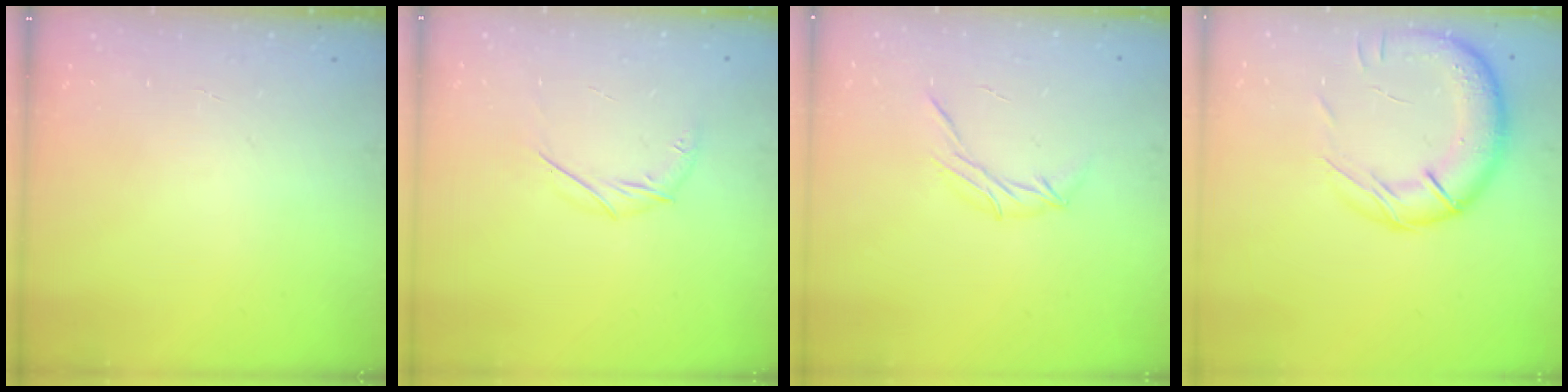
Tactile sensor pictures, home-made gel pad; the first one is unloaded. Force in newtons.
{"total": 7.3, "press": 7.2, "slide": 1.4}
{"total": 6.4, "press": 6.2, "slide": 1.4}
{"total": 18.0, "press": 17.5, "slide": 4.5}